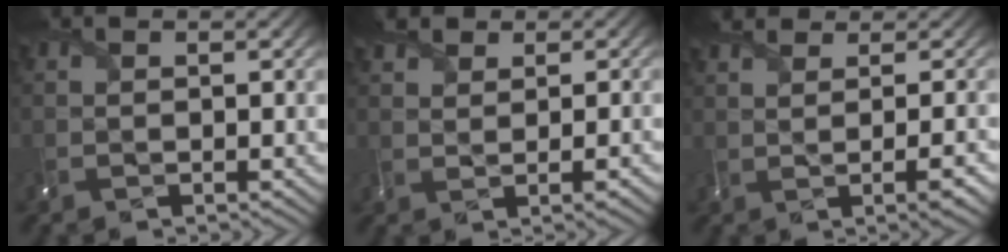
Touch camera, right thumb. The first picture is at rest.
{"total": 2.4, "force": [1.7, 1.0, 1.4], "torque": [-0.026, 0.007, 0.029]}
{"total": 6.2, "force": [3.3, 1.9, 4.8], "torque": [-0.059, 0.033, 0.029]}